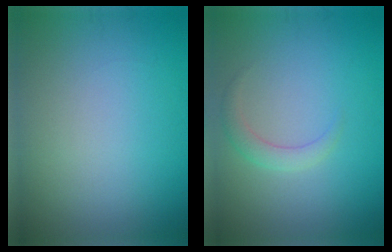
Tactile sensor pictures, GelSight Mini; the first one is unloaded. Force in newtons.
{"total": 1.7, "press": 1.7, "slide": 0.0}